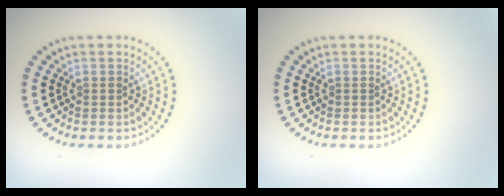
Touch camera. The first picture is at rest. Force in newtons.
{"total": 0.0}